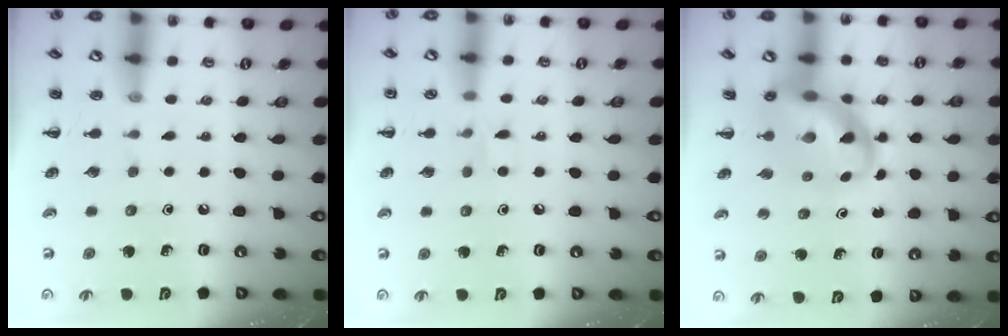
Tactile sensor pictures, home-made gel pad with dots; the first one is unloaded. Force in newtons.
{"total": 4.0, "press": 3.8, "slide": 1.1}
{"total": 11.5, "press": 11.1, "slide": 3.0}